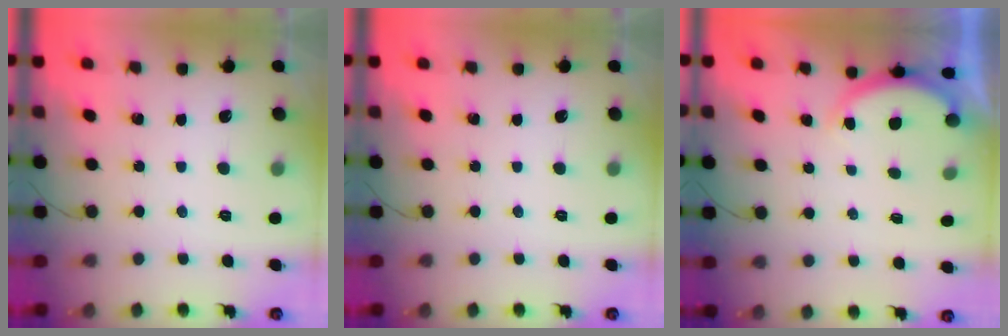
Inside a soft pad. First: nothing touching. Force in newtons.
{"total": 0.0}
{"total": 3.0, "press": 2.9, "slide": 0.6}